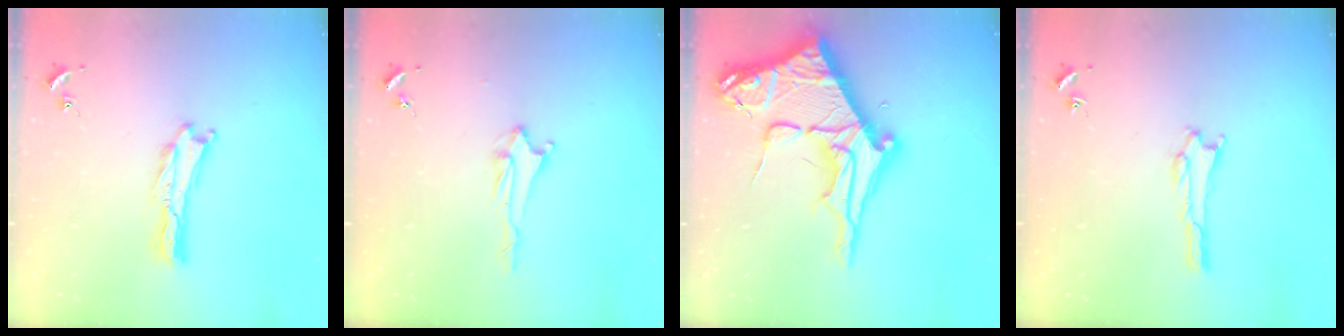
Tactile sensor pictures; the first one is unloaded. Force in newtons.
{"total": 2.0, "press": 2.0, "slide": 0.4}
{"total": 12.4, "press": 12.4, "slide": 1.4}
{"total": 1.6, "press": 1.6, "slide": 0.1}